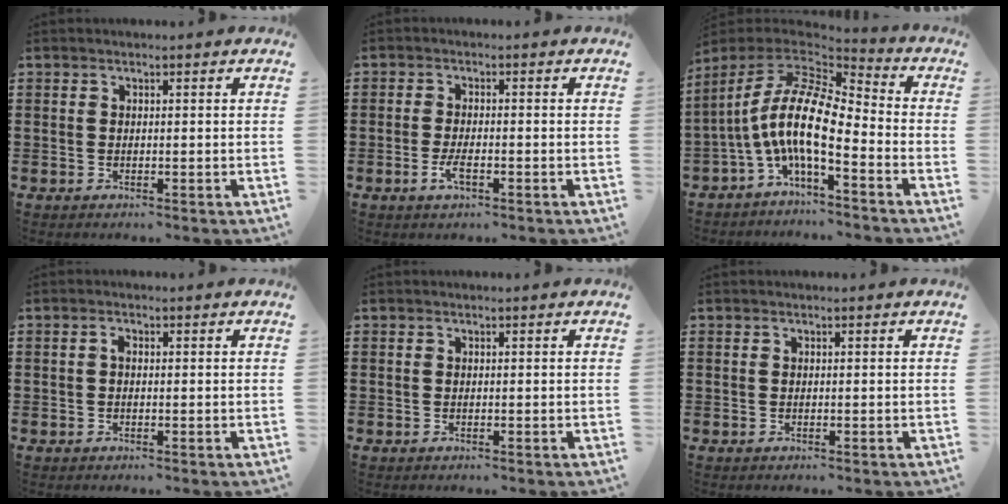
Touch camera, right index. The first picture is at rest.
{"total": 2.7, "force": [-1.2, 0.8, 2.3], "torque": [-0.053, -0.004, -0.027]}
{"total": 12.0, "force": [-1.9, 3.6, 11.3], "torque": [-0.256, -0.024, -0.051]}
{"total": 1.0, "force": [0.0, 0.5, 0.9], "torque": [-0.018, 0.002, -0.002]}
{"total": 0.0}
{"total": 0.0}